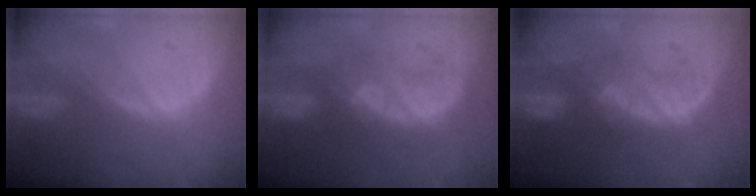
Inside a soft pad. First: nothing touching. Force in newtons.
{"total": 8.8, "press": 7.6, "slide": 4.5}
{"total": 7.9, "press": 7.6, "slide": 2.2}